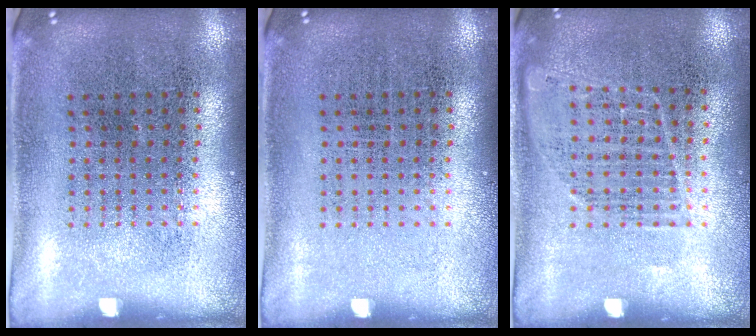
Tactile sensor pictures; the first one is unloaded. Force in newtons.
{"total": 0.0}
{"total": 0.9, "press": 0.9, "slide": 0.2}